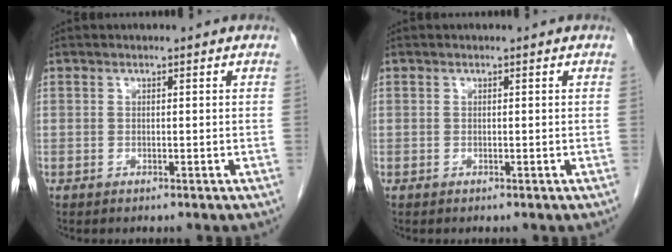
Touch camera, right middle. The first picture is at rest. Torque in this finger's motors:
{"motor_torque": [-0.38, -0.19, -0.05, -0.01]}